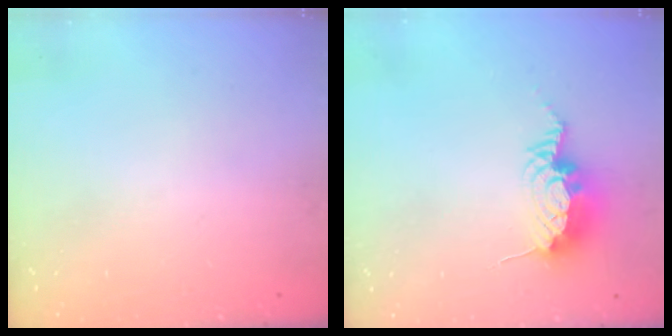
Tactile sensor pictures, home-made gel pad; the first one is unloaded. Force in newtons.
{"total": 9.7, "press": 9.7, "slide": 1.1}